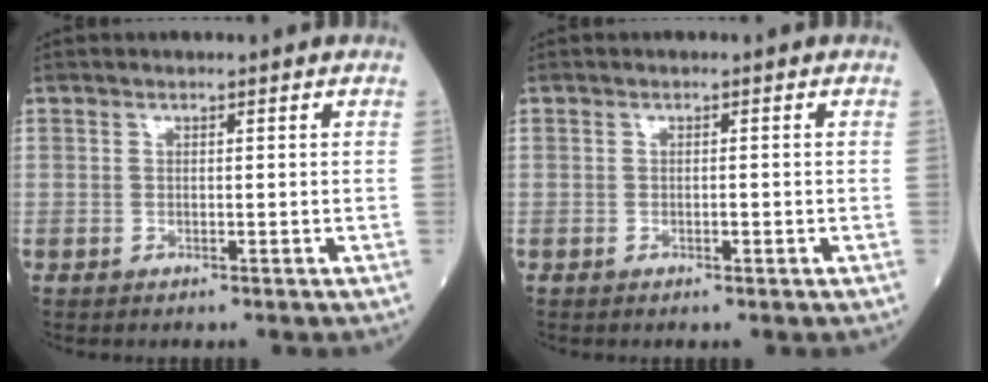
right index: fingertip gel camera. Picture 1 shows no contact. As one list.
[{"total": 0.9, "force": [-0.3, 0.3, 0.8], "torque": [-0.010, 0.001, -0.005]}]